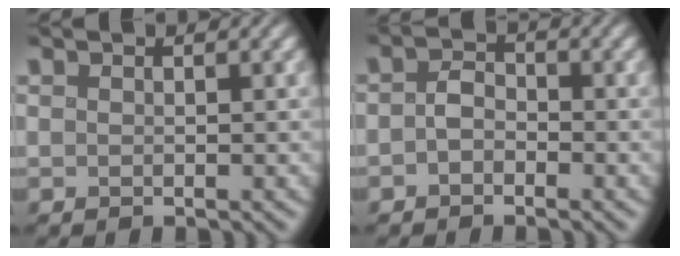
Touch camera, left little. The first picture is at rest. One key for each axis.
{"total": 1.8, "fx": -0.9, "fy": 1.2, "fz": 1.0, "tx": -0.020, "ty": 0.003, "tz": -0.023}